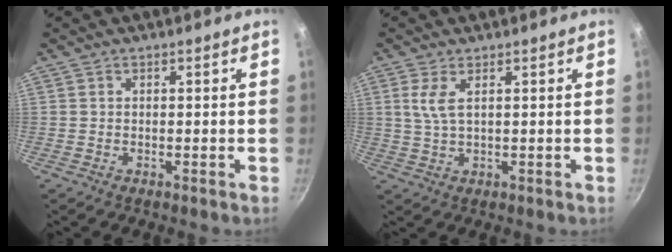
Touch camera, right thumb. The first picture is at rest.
{"total": 3.9, "force": [1.3, 1.5, 3.4], "torque": [-0.074, -0.007, 0.029]}